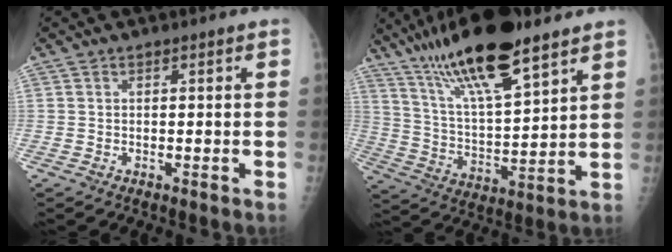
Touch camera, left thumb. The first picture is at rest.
{"total": 19.7, "force": [13.4, 4.4, 13.8], "torque": [-0.237, -0.048, 0.246]}